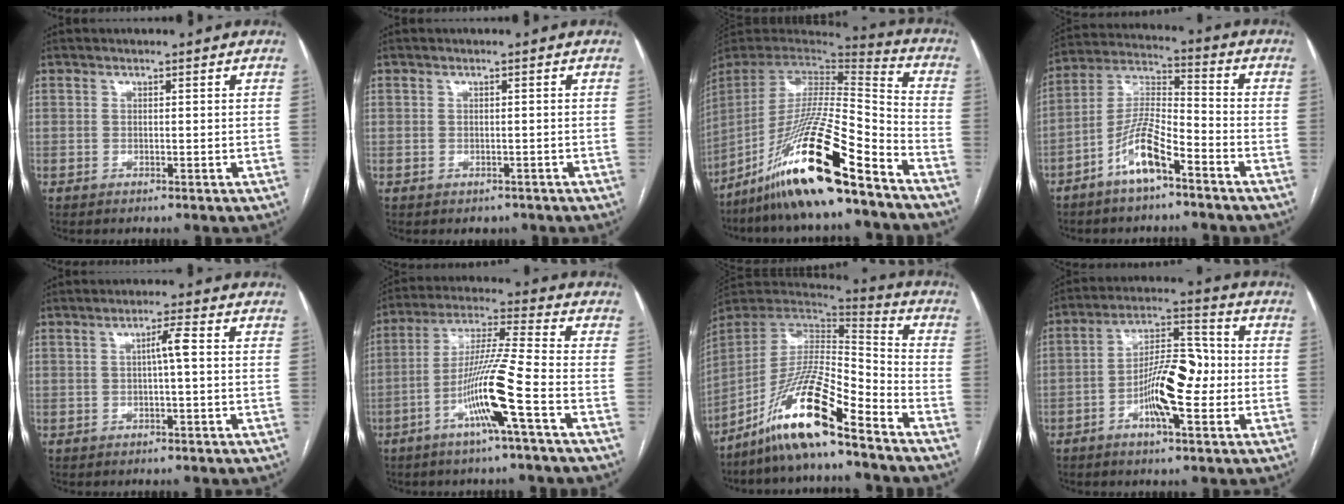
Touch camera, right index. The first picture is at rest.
{"total": 1.6, "force": [-0.9, 1.3, 0.2], "torque": [-0.002, 0.003, -0.006]}
{"total": 22.1, "force": [-15.5, 0.9, 15.7], "torque": [-0.313, -0.022, -0.283]}
{"total": 9.8, "force": [-5.8, 2.2, 7.7], "torque": [-0.166, 0.004, -0.113]}
{"total": 2.6, "force": [0.1, -0.1, 2.6], "torque": [-0.044, 0.004, 0.002]}
{"total": 11.8, "force": [-4.8, -1.3, 10.7], "torque": [-0.208, 0.001, -0.095]}
{"total": 15.8, "force": [-11.2, 1.3, 11.1], "torque": [-0.211, 0.000, -0.205]}
{"total": 10.8, "force": [-2.5, 2.9, 10.1], "torque": [-0.186, 0.019, -0.043]}